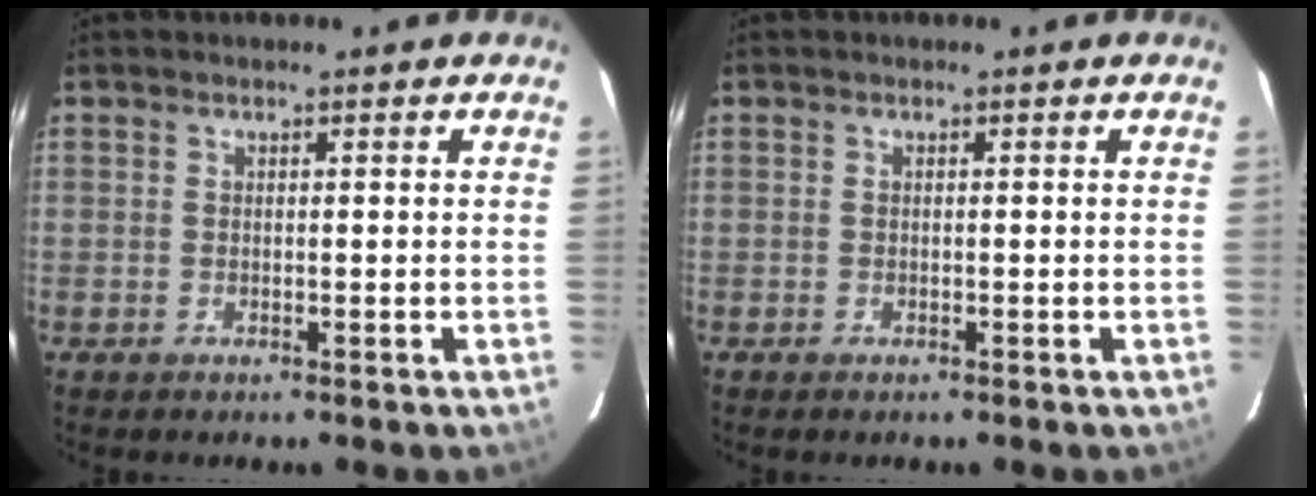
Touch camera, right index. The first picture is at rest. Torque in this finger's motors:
{"motor_torque": [0.06, 0.02, 0.08, 0.01]}